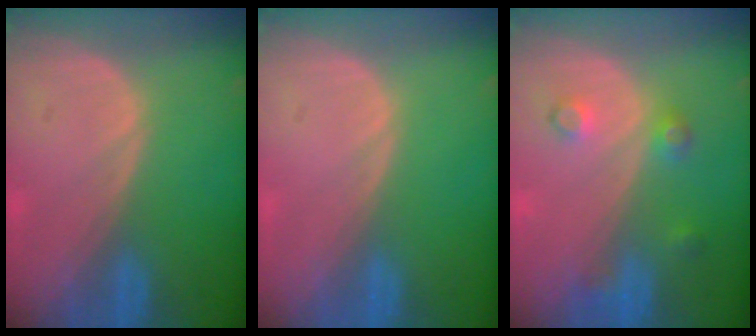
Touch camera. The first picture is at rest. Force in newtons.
{"total": 0.0}
{"total": 3.7, "press": 3.4, "slide": 1.5}